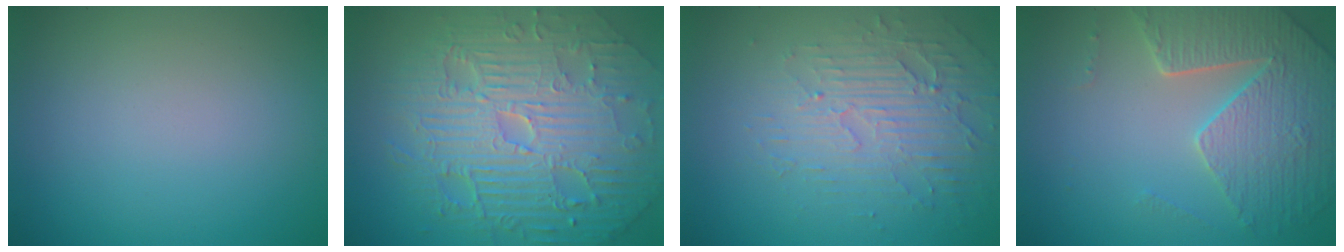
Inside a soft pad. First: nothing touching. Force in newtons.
{"total": 11.2, "press": 7.2, "slide": 8.6}
{"total": 3.7, "press": 3.2, "slide": 1.8}
{"total": 5.0, "press": 4.6, "slide": 2.1}